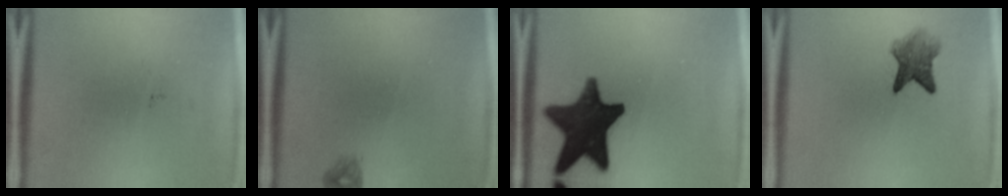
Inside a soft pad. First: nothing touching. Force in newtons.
{"total": 0.8}
{"total": 17.0}
{"total": 4.7}